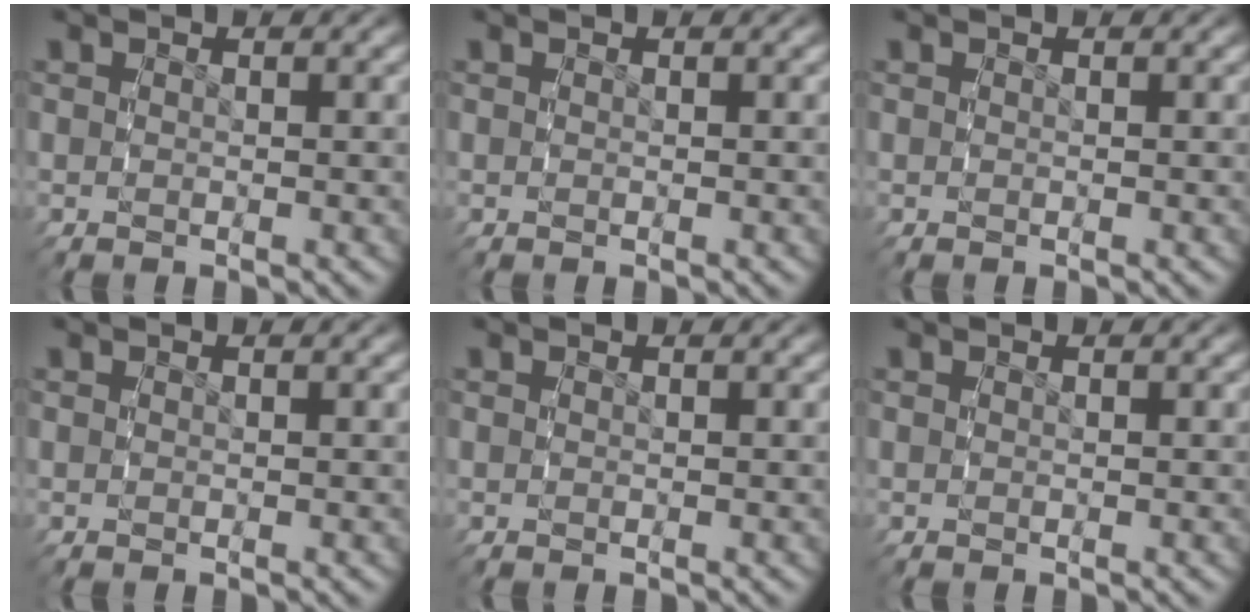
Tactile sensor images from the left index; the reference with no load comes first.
{"total": 0.0}
{"total": 0.0}
{"total": 0.0}
{"total": 0.0}
{"total": 0.0}